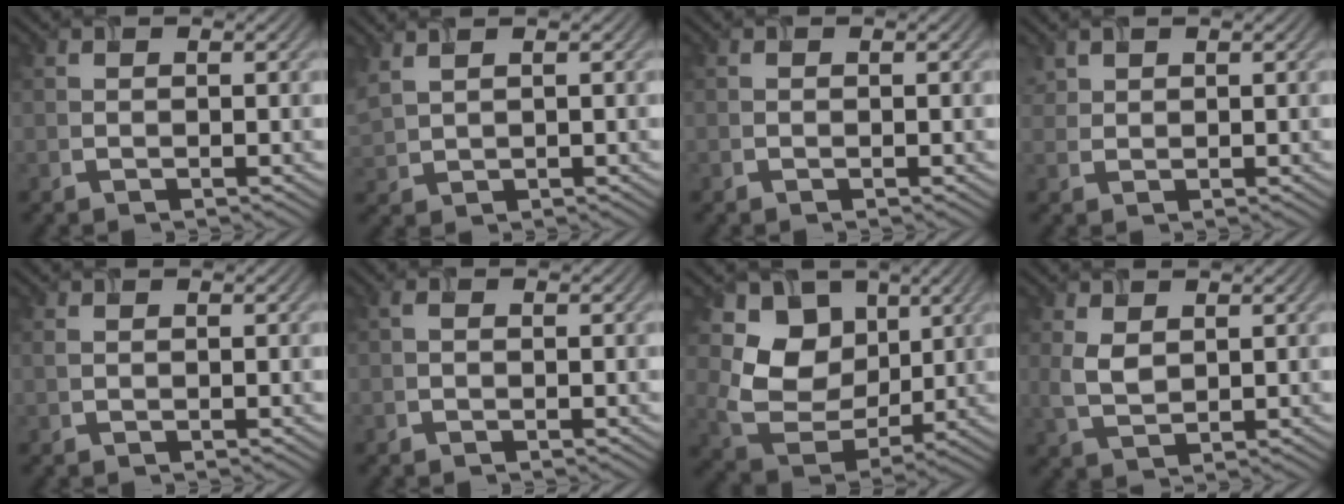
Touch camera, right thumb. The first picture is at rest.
{"total": 3.0, "force": [2.2, 1.0, 1.7], "torque": [-0.057, 0.010, 0.052]}
{"total": 0.0}
{"total": 1.7, "force": [1.3, 0.9, 0.4], "torque": [-0.013, 0.001, 0.034]}
{"total": 0.5, "force": [0.2, 0.2, 0.4], "torque": [-0.014, 0.001, 0.004]}
{"total": 0.6, "force": [0.0, 0.3, 0.5], "torque": [-0.013, 0.001, 0.000]}
{"total": 10.3, "force": [3.5, 7.9, 5.7], "torque": [-0.122, -0.019, 0.056]}
{"total": 3.1, "force": [1.2, 1.8, 2.2], "torque": [-0.060, -0.004, 0.028]}